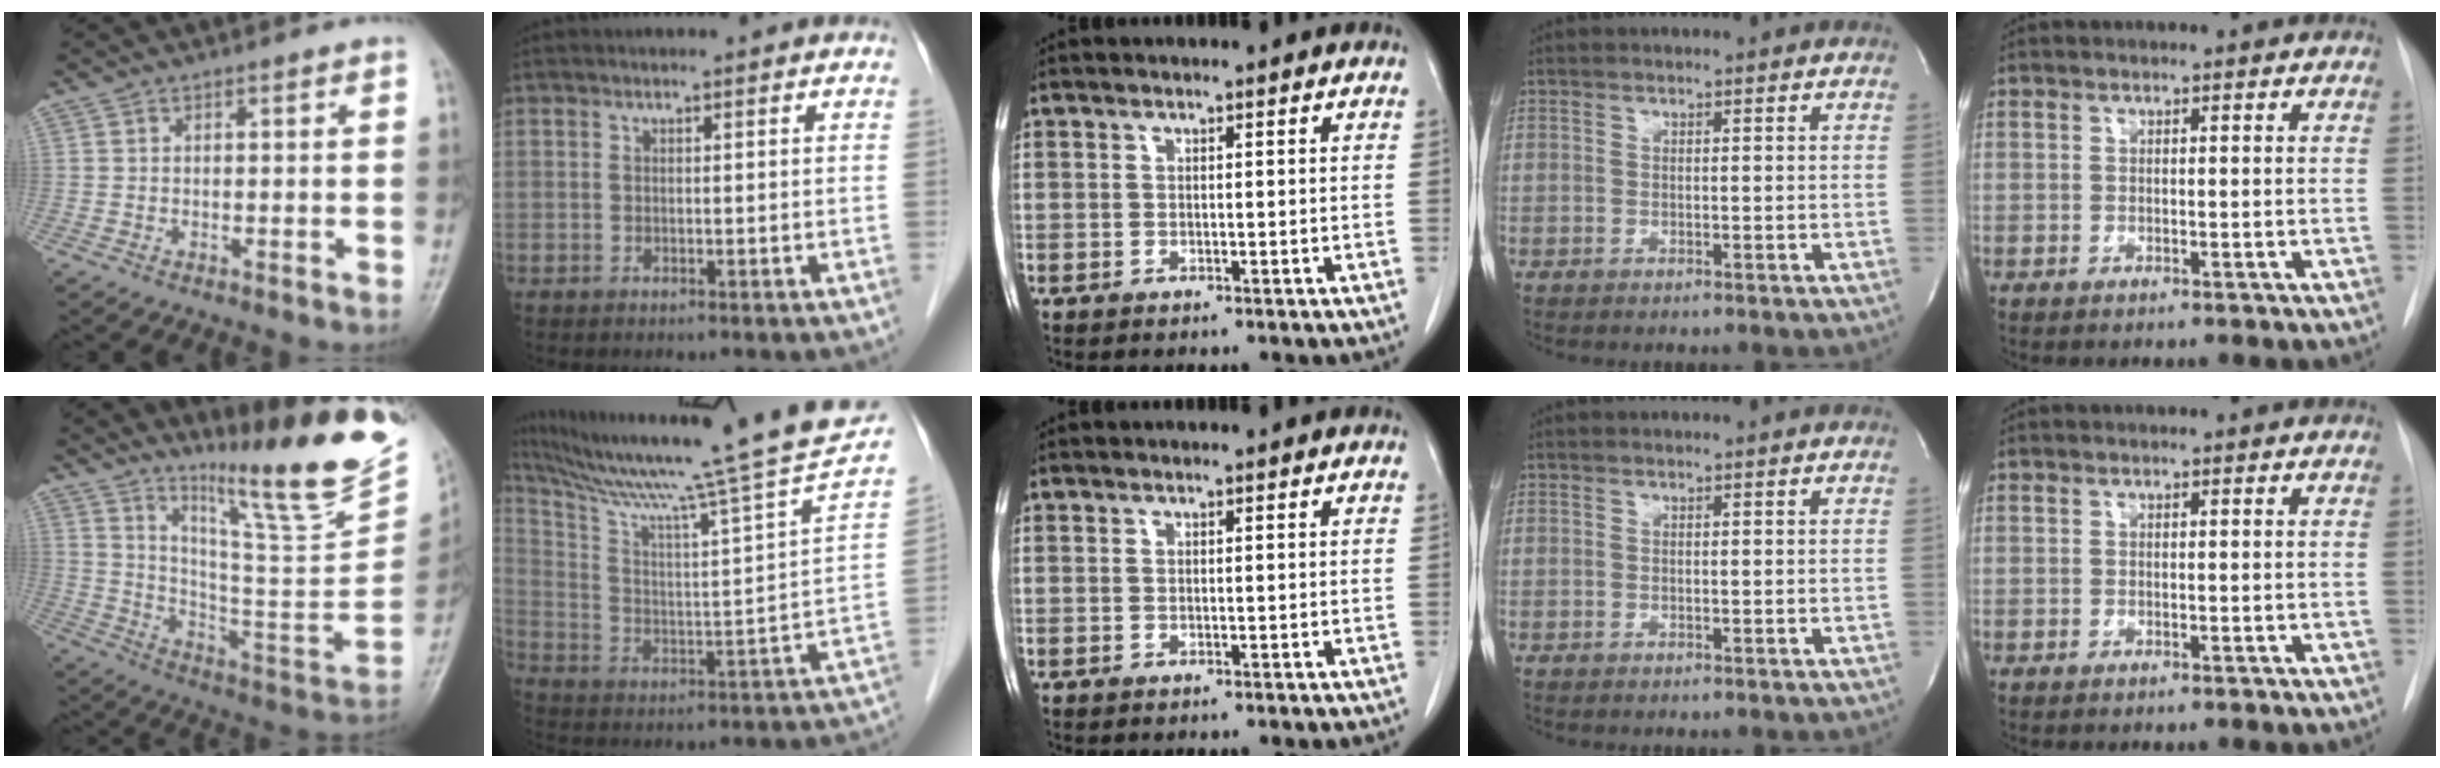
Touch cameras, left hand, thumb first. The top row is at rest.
{"thumb": {"total": 23.1, "force": [18.0, 1.8, 14.3], "torque": [-0.197, -0.134, 0.283]}, "index": {"total": 24.2, "force": [20.9, -2.5, 11.9], "torque": [-0.205, -0.055, 0.303]}}